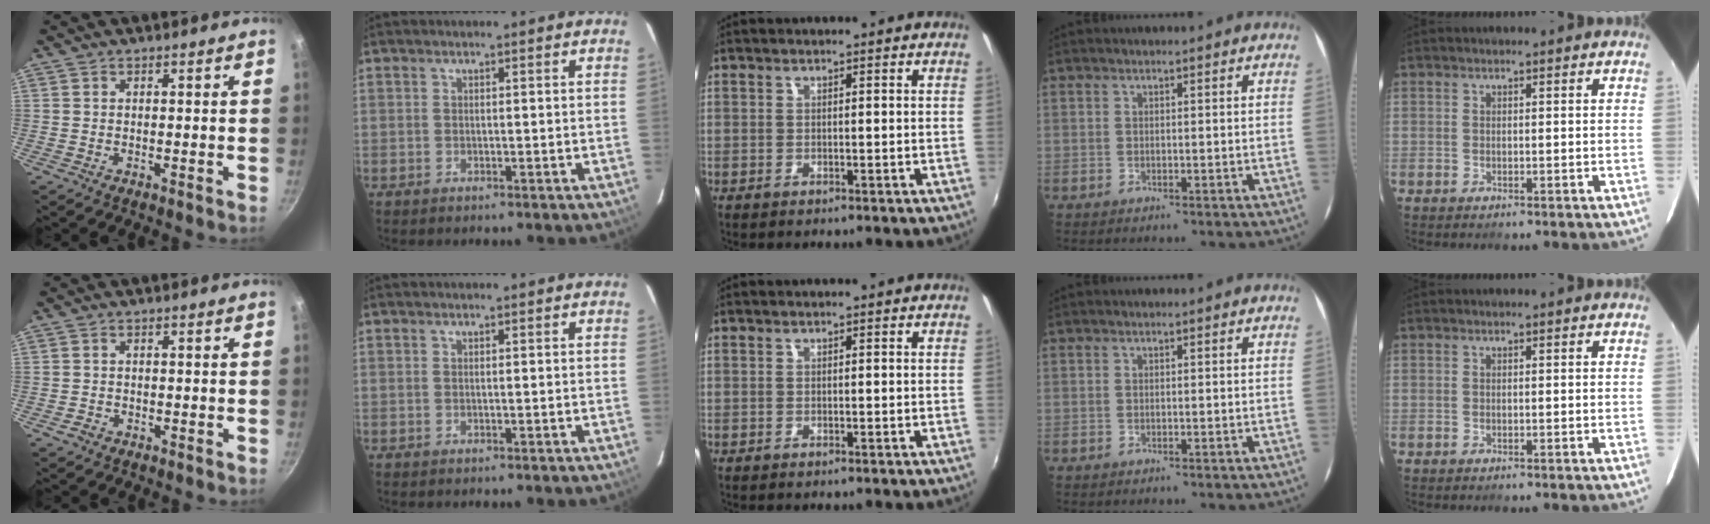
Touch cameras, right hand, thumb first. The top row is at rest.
{"thumb": {"total": 1.5, "force": [-0.8, 1.1, 0.5], "torque": [-0.007, 0.007, -0.013]}}